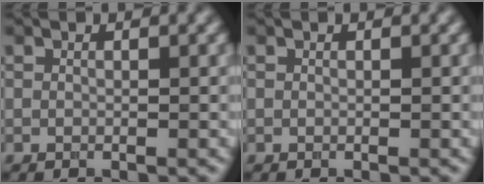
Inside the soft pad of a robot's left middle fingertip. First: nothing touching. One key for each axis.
{"total": 0.0}